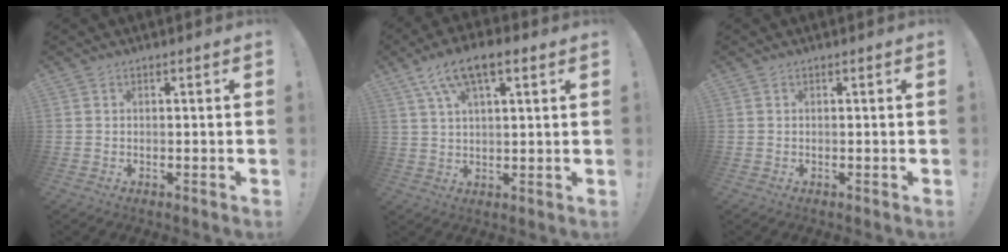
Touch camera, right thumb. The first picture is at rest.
{"total": 9.9, "force": [5.5, 3.8, 7.3], "torque": [-0.122, -0.017, 0.101]}
{"total": 0.0}